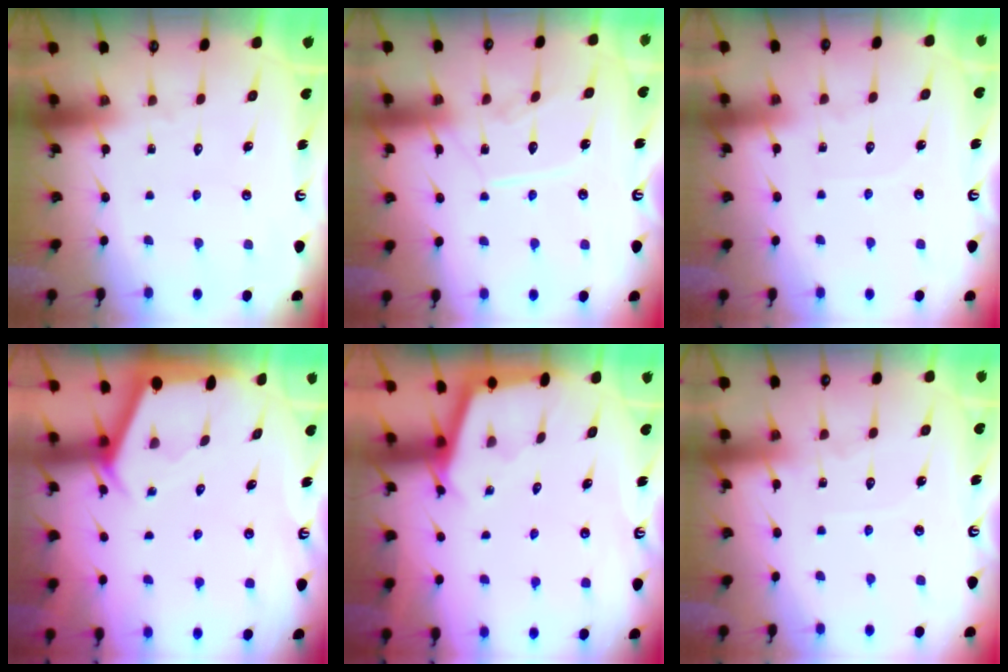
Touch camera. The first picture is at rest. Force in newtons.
{"total": 9.5, "press": 9.5, "slide": 0.3}
{"total": 2.9, "press": 2.8, "slide": 0.4}
{"total": 2.3, "press": 2.3, "slide": 0.3}
{"total": 2.5, "press": 2.5, "slide": 0.1}
{"total": 3.7, "press": 3.6, "slide": 0.5}